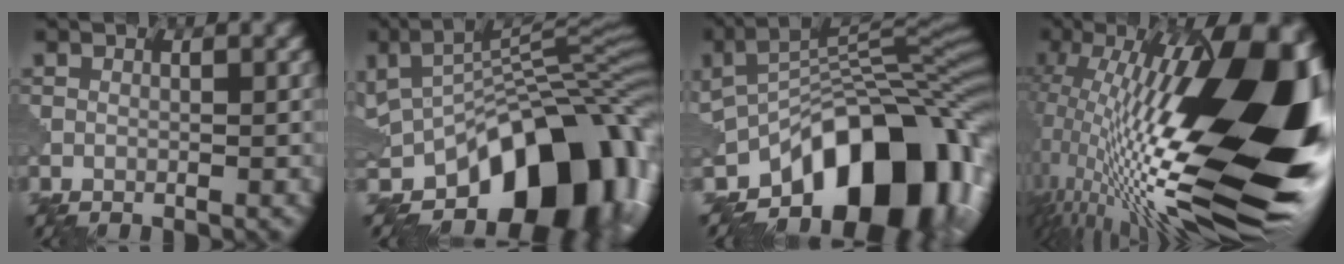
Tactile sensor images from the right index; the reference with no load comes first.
{"total": 15.1, "force": [-5.7, 8.5, 11.1], "torque": [-0.145, 0.015, -0.093]}
{"total": 14.1, "force": [-6.4, 8.0, 9.7], "torque": [-0.129, 0.012, -0.097]}
{"total": 20.4, "force": [0.8, 7.3, 19.0], "torque": [-0.312, 0.015, 0.011]}